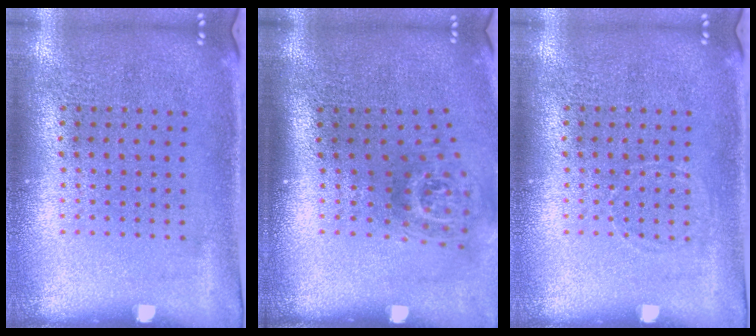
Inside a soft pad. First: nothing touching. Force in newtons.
{"total": 1.8, "press": 1.2, "slide": 1.4}
{"total": 0.6, "press": 0.6, "slide": 0.0}